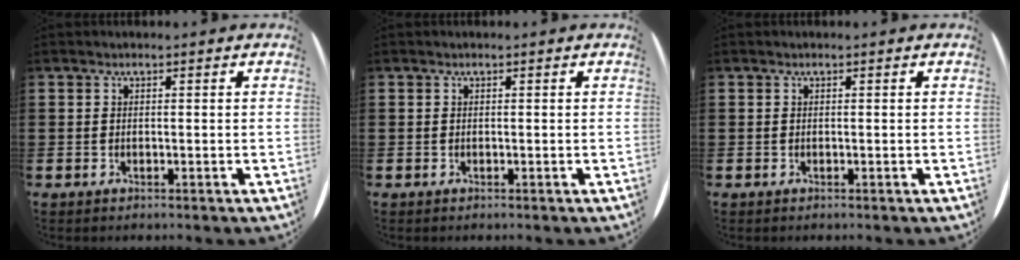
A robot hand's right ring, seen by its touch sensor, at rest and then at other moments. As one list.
[{"total": 0.0}, {"total": 0.0}]